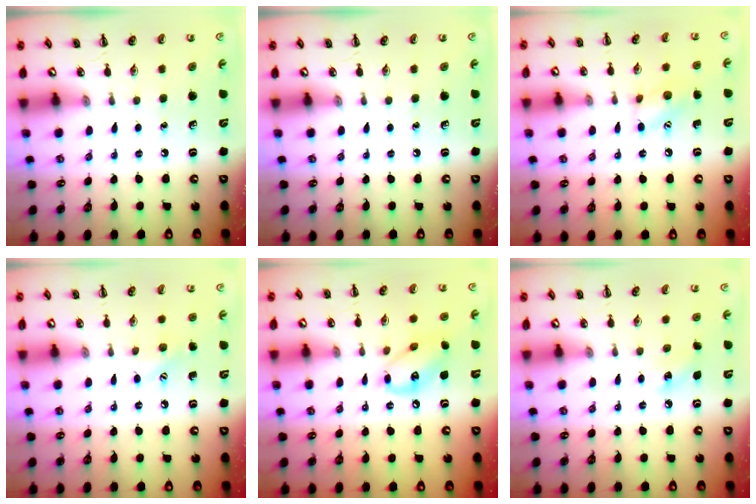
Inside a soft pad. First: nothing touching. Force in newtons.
{"total": 0.0}
{"total": 8.5, "press": 8.4, "slide": 0.7}
{"total": 7.1, "press": 6.9, "slide": 1.5}
{"total": 11.3, "press": 11.1, "slide": 2.0}
{"total": 6.4, "press": 6.1, "slide": 1.9}